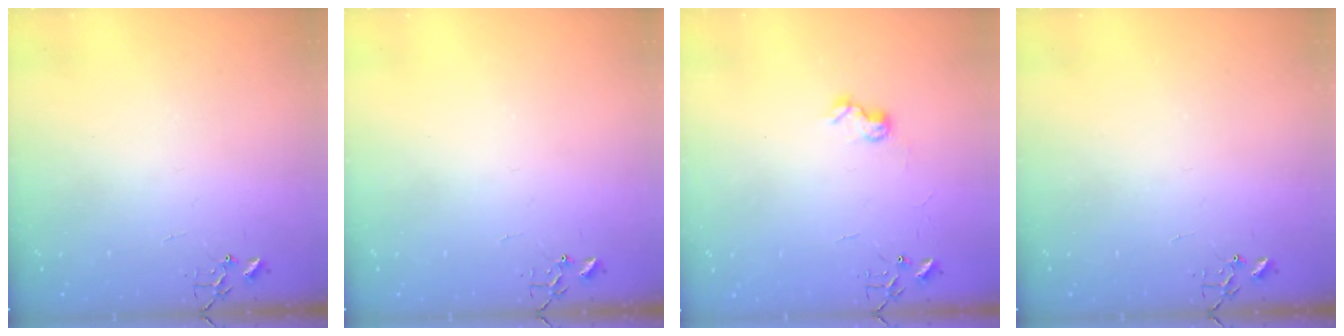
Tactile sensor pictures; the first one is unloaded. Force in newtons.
{"total": 0.0}
{"total": 7.2, "press": 7.2, "slide": 0.6}
{"total": 0.0}